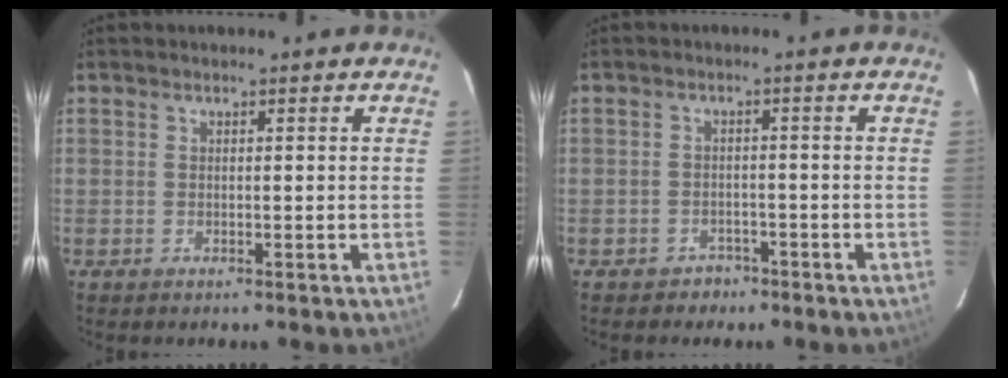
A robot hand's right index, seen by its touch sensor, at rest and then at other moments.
{"total": 3.7, "force": [-2.6, 2.6, 0.1], "torque": [-0.009, 0.013, -0.036]}